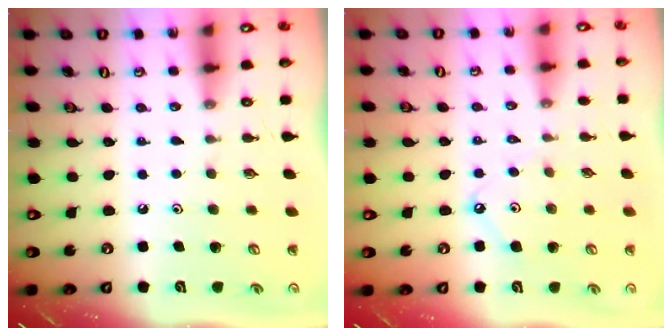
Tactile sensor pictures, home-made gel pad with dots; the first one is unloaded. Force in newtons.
{"total": 5.3, "press": 5.3, "slide": 0.4}